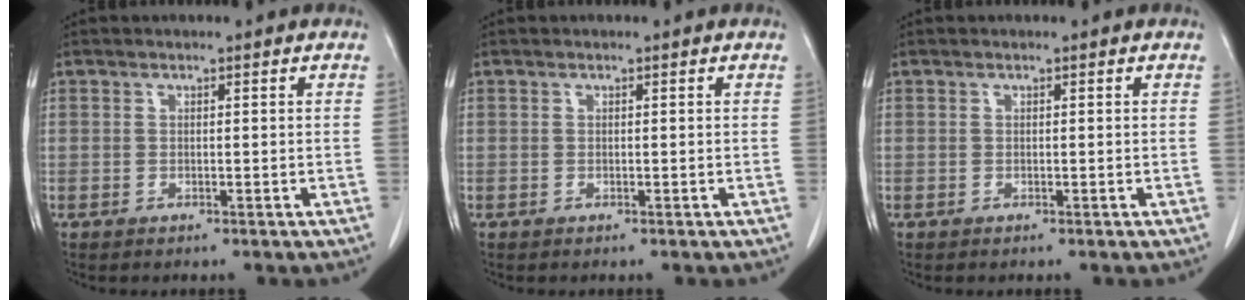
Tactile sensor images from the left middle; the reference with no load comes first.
{"total": 0.0}
{"total": 0.0}